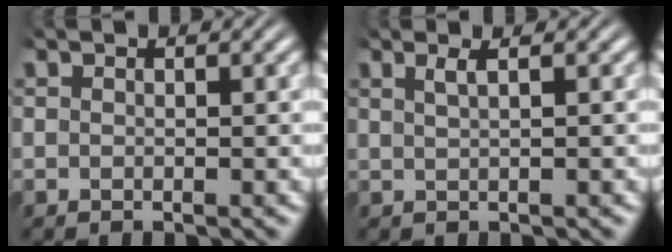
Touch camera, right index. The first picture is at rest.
{"total": 1.3, "force": [0.6, -0.4, 1.1], "torque": [-0.014, 0.003, 0.014]}